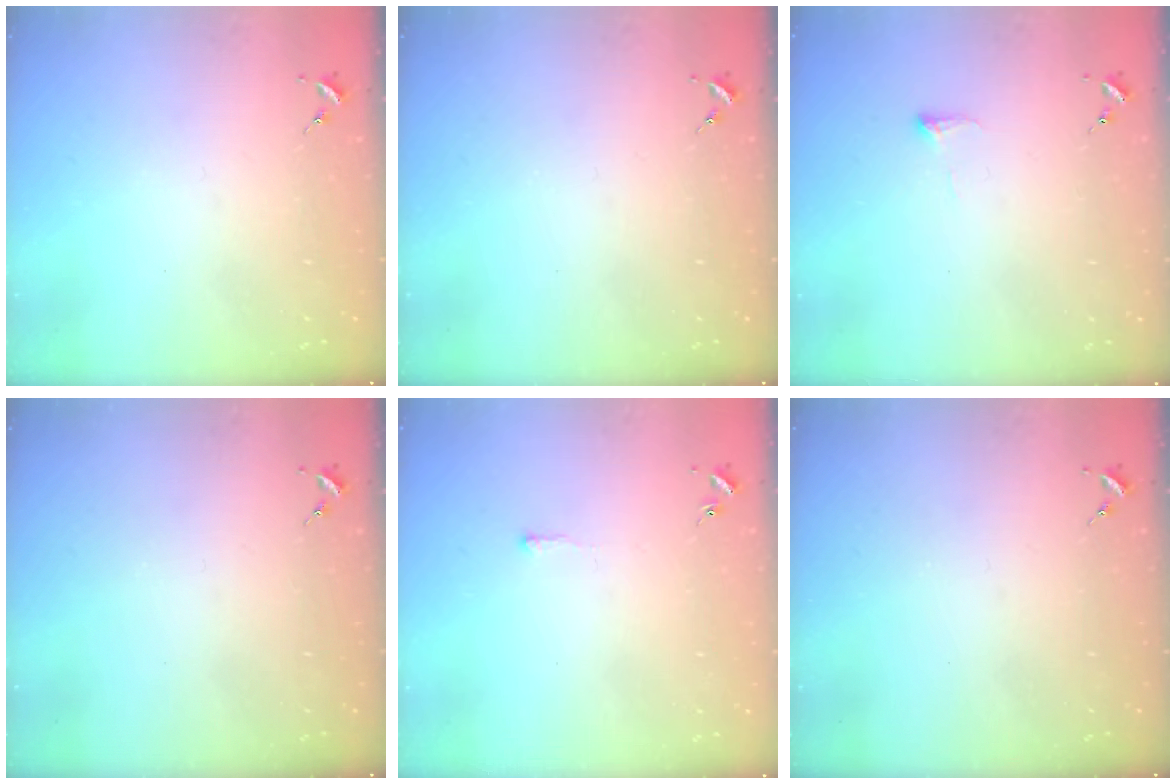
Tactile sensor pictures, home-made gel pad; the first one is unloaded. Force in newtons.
{"total": 0.0}
{"total": 4.9, "press": 4.7, "slide": 1.1}
{"total": 0.0}
{"total": 2.6, "press": 2.6, "slide": 0.4}
{"total": 0.0}